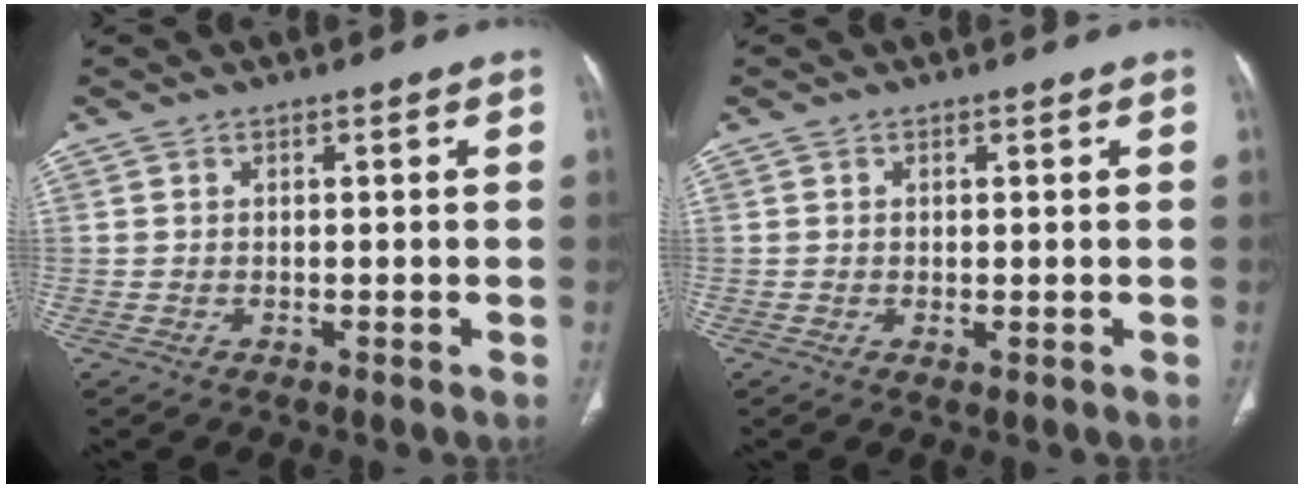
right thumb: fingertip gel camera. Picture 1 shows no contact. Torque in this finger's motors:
{"motor_torque": [-0.25, 0.04, -0.38, 0.04, -0.02]}